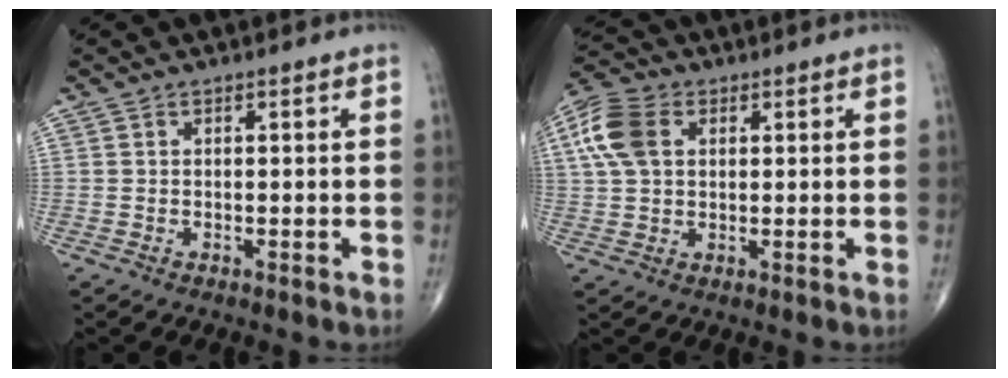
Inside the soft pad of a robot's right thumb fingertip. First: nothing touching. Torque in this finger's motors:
{"motor_torque": [0.25, 0.28, 0.59, 0.00, 0.07]}